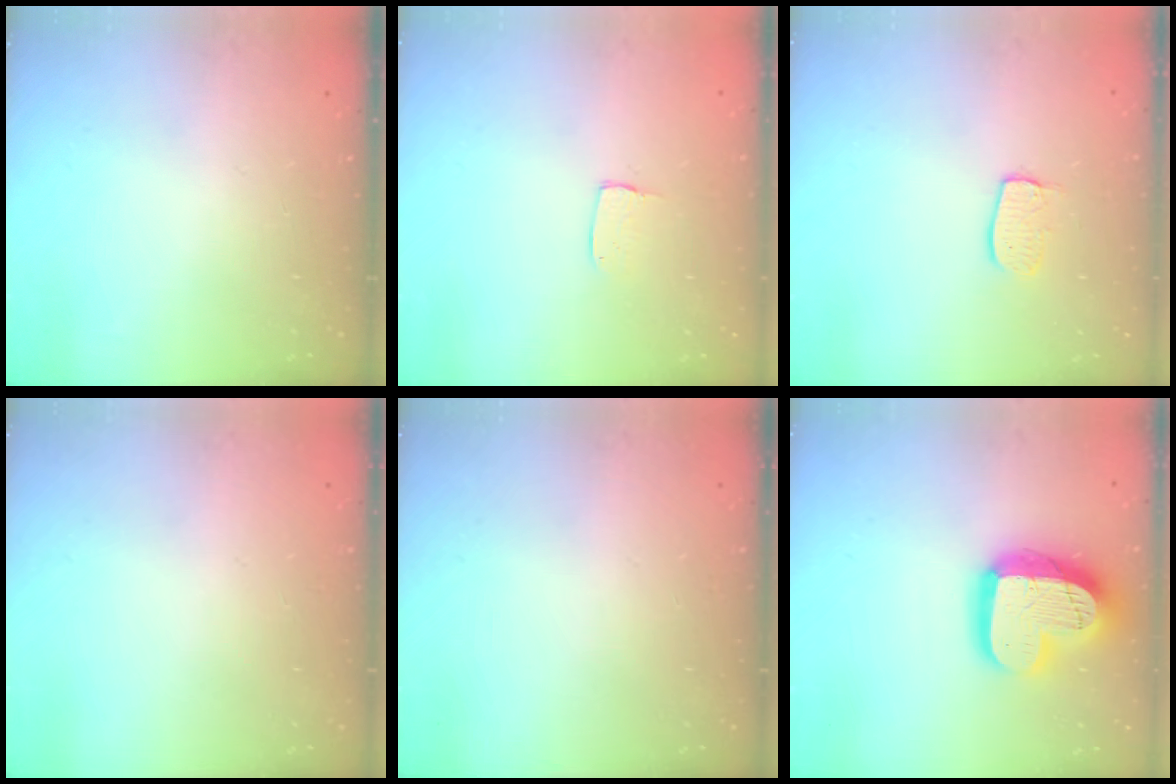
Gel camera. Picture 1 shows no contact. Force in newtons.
{"total": 4.1, "press": 4.0, "slide": 0.2}
{"total": 7.1, "press": 7.1, "slide": 0.3}
{"total": 0.0}
{"total": 0.0}
{"total": 18.9, "press": 18.8, "slide": 1.5}